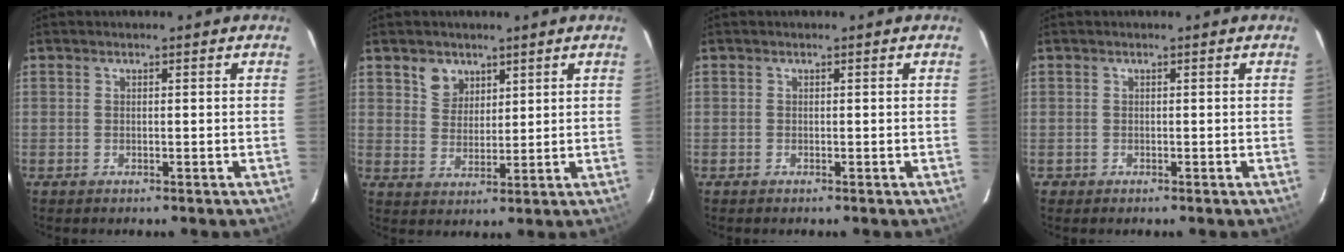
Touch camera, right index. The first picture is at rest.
{"total": 4.8, "force": [3.0, 3.6, 1.2], "torque": [-0.015, 0.010, 0.060]}
{"total": 0.0}
{"total": 1.0, "force": [-0.4, 0.9, -0.1], "torque": [-0.002, 0.004, -0.004]}